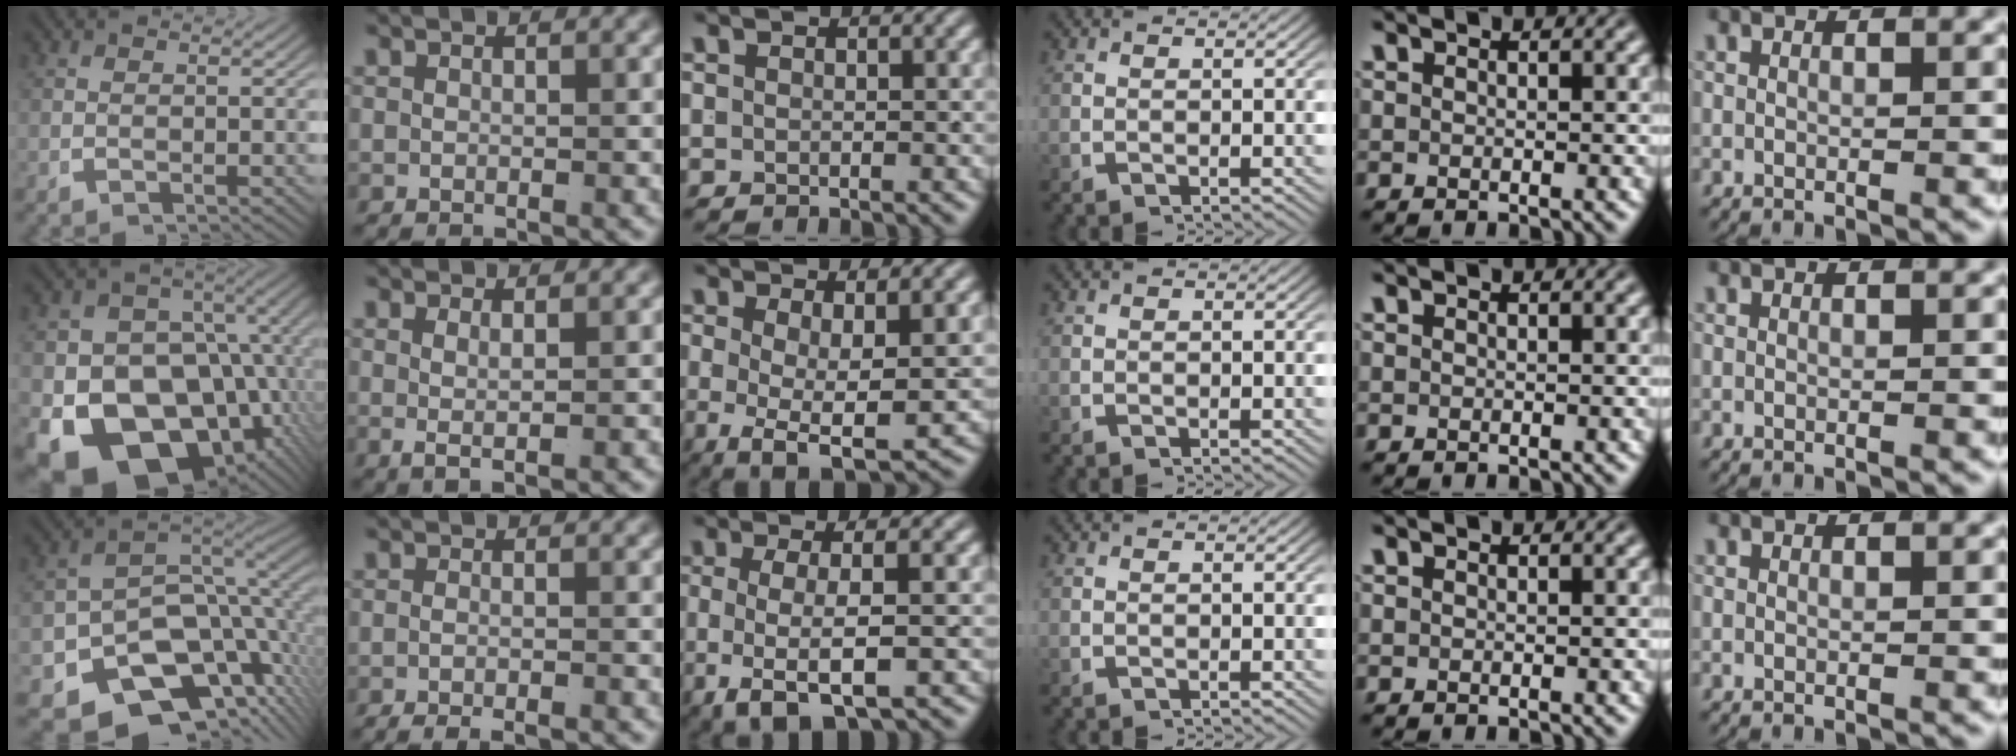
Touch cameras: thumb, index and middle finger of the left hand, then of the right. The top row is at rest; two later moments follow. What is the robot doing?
{"motion": "lift_and_place", "object": "shorts"}